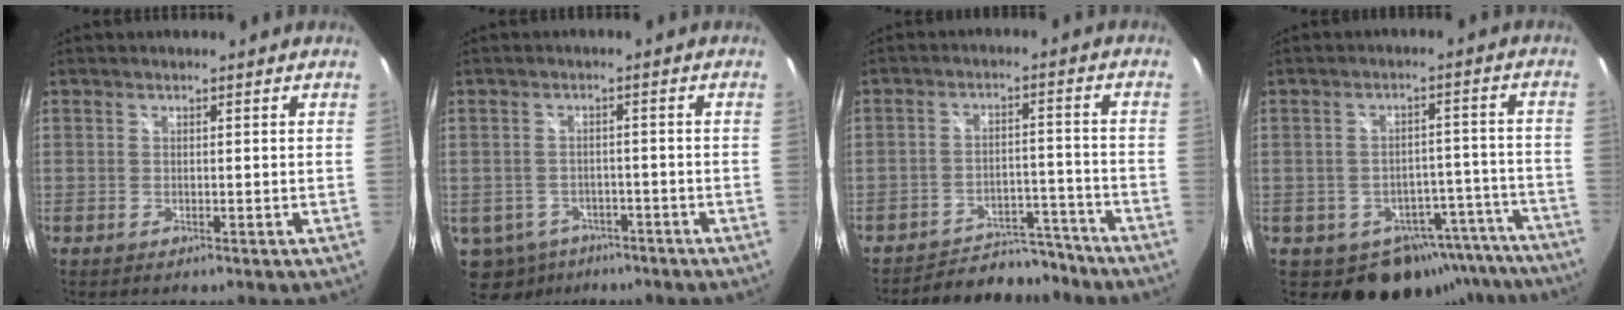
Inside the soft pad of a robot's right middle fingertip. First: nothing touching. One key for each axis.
{"total": 9.7, "fx": -5.6, "fy": 6.9, "fz": 3.8, "tx": -0.113, "ty": -0.017, "tz": -0.076}
{"total": 12.1, "fx": -11.5, "fy": 2.8, "fz": 2.4, "tx": -0.054, "ty": 0.019, "tz": -0.155}
{"total": 13.5, "fx": -10.6, "fy": 7.8, "fz": 3.2, "tx": -0.045, "ty": 0.039, "tz": -0.107}